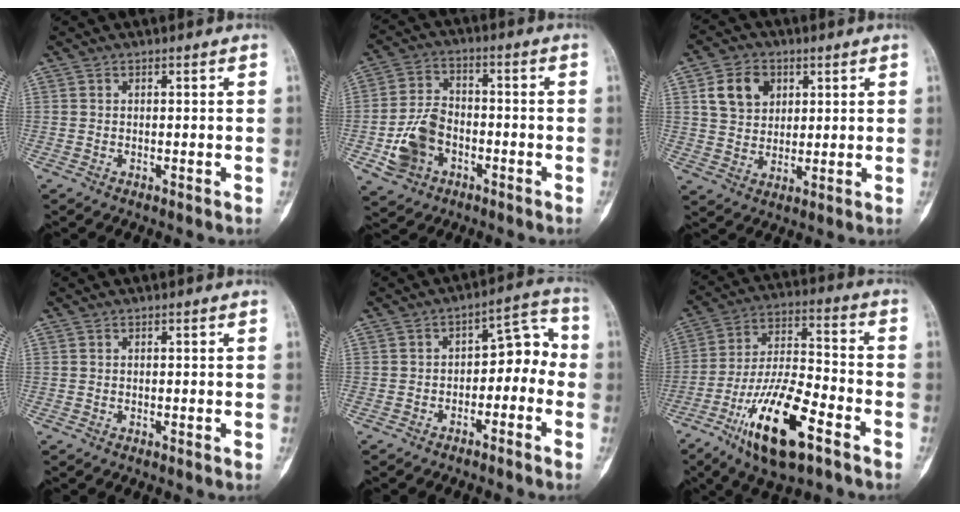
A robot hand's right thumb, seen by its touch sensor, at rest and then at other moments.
{"total": 10.1, "force": [-3.3, 7.5, 5.9], "torque": [-0.105, 0.026, -0.059]}
{"total": 8.7, "force": [3.2, 6.8, 4.5], "torque": [-0.052, -0.007, 0.061]}
{"total": 0.0}
{"total": 8.6, "force": [-2.9, 5.4, 6.1], "torque": [-0.055, 0.056, -0.048]}
{"total": 18.3, "force": [-9.7, 6.1, 14.3], "torque": [-0.262, 0.055, -0.171]}